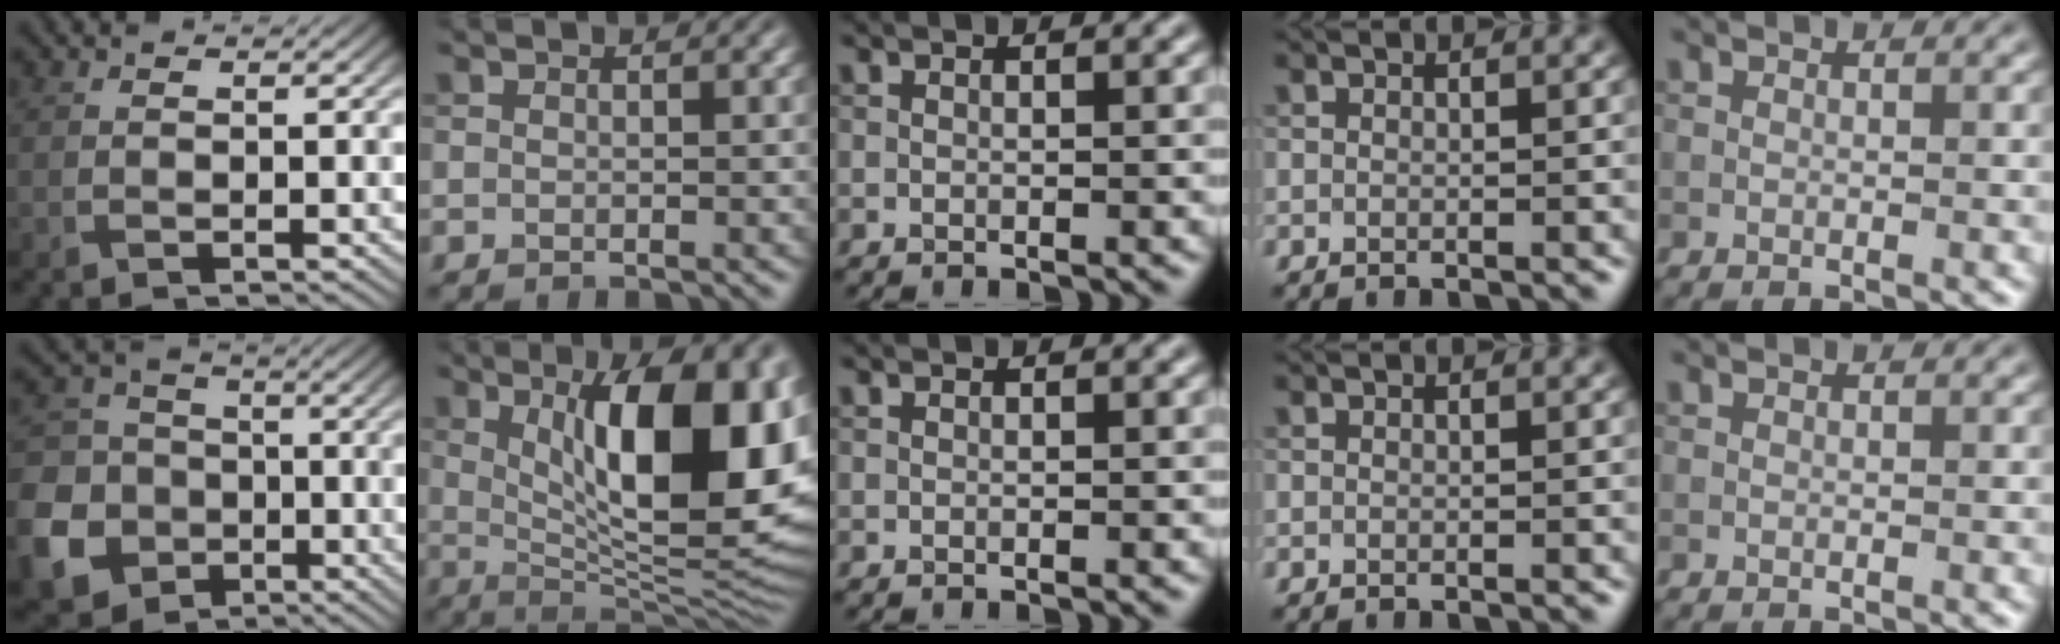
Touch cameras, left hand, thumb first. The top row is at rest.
{"thumb": {"total": 14.7, "force": [-5.2, 12.9, 4.9], "torque": [-0.178, -0.050, -0.108]}, "index": {"total": 15.6, "force": [3.7, 6.0, 13.9], "torque": [-0.176, -0.003, 0.058]}}